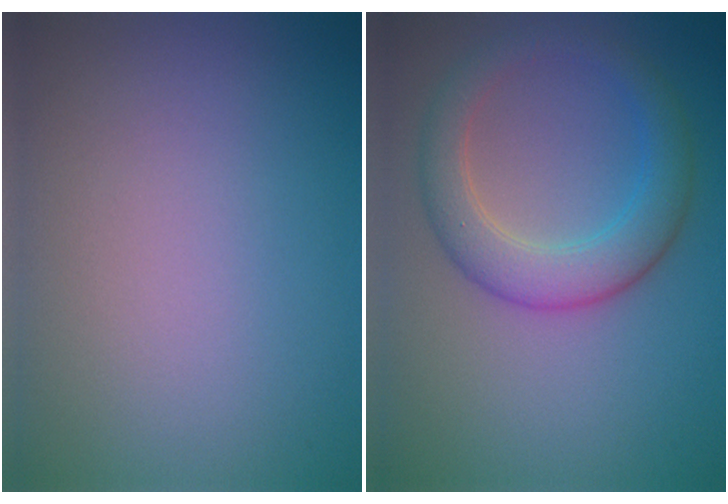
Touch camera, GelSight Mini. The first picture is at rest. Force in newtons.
{"total": 4.7, "press": 4.7, "slide": 0.1}